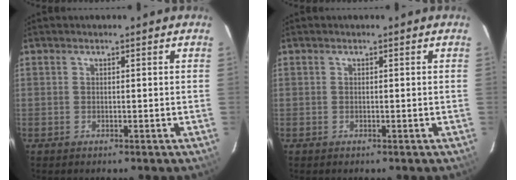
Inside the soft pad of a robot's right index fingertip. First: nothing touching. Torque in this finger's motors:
{"motor_torque": [0.03, -0.01, 0.00, 0.00]}